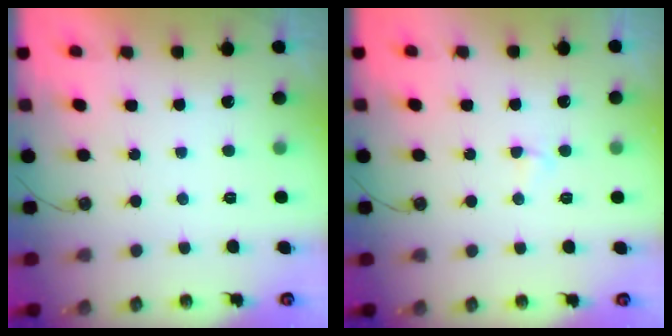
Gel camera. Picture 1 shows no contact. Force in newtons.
{"total": 2.4, "press": 2.4, "slide": 0.4}